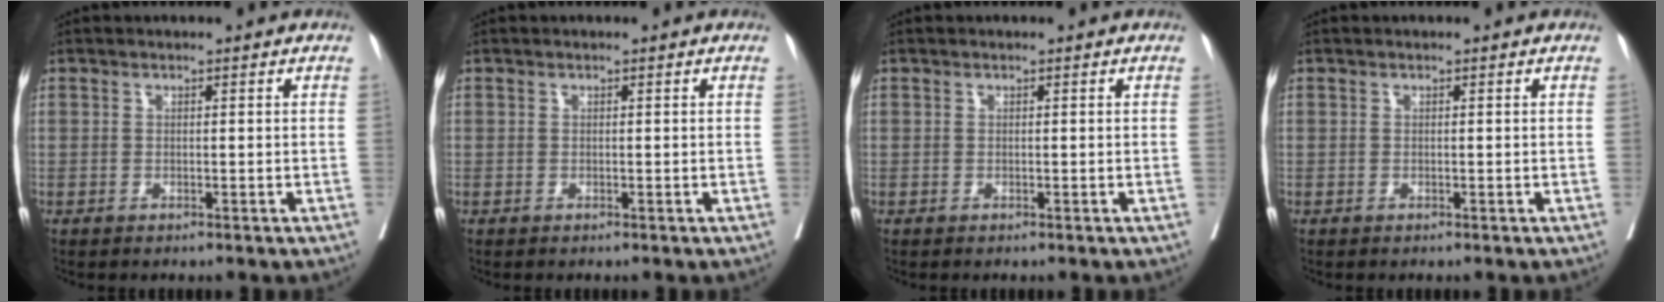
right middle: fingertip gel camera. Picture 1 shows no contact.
{"total": 0.0}
{"total": 0.0}
{"total": 0.0}